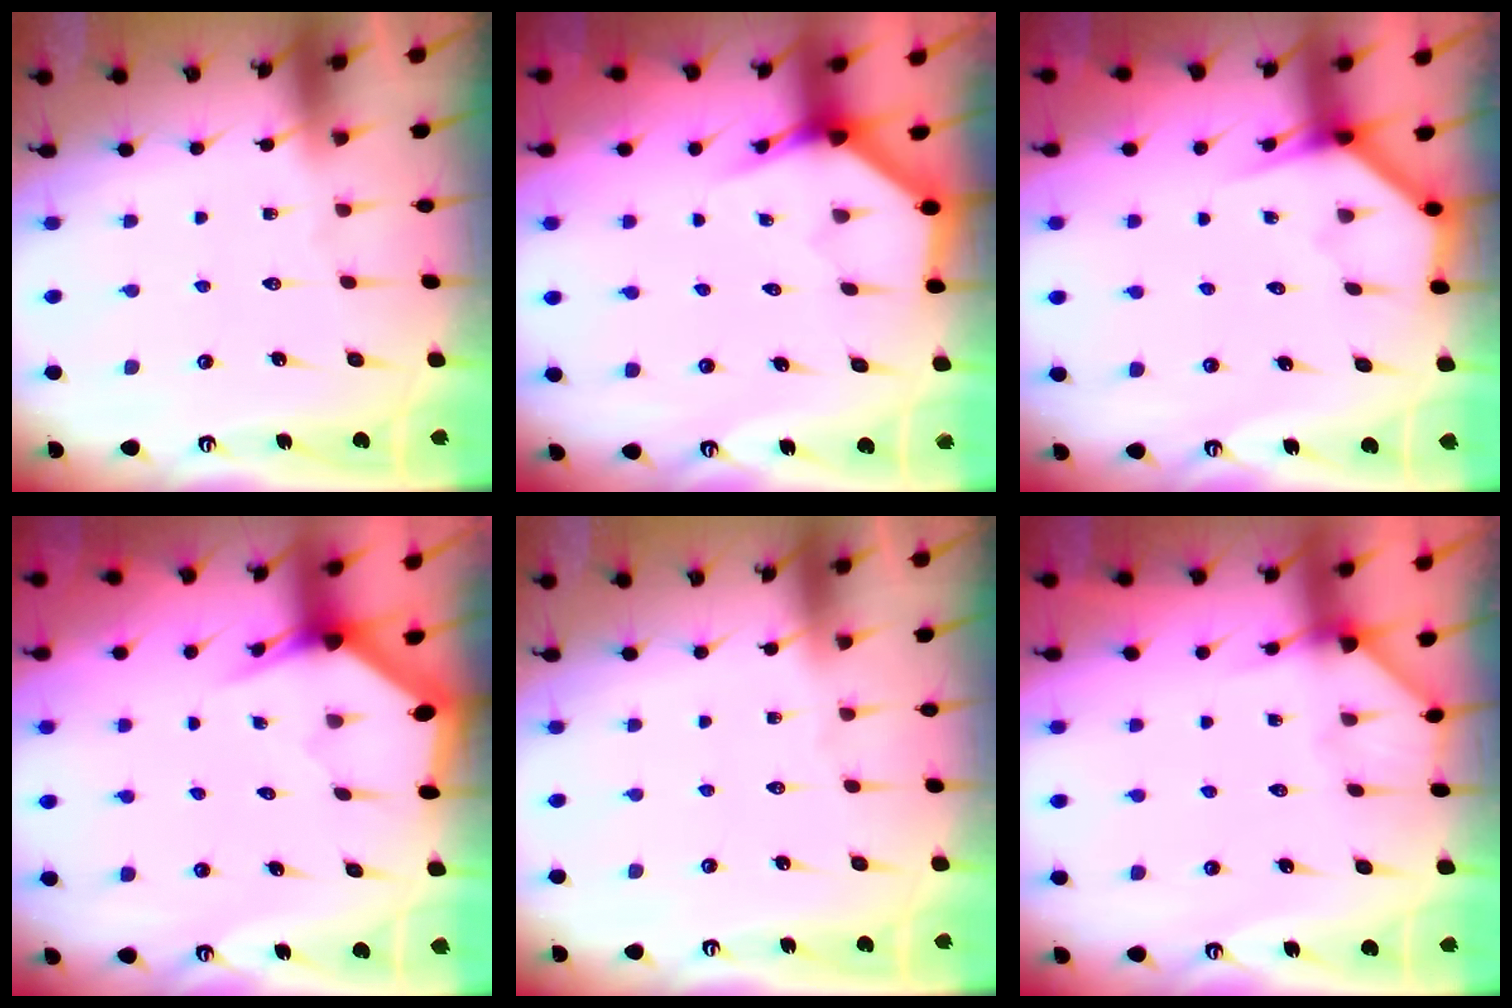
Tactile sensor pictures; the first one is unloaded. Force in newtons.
{"total": 4.0, "press": 4.0, "slide": 0.2}
{"total": 3.6, "press": 3.6, "slide": 0.2}
{"total": 3.1, "press": 3.1, "slide": 0.1}
{"total": 0.0}
{"total": 3.5, "press": 3.5, "slide": 0.4}